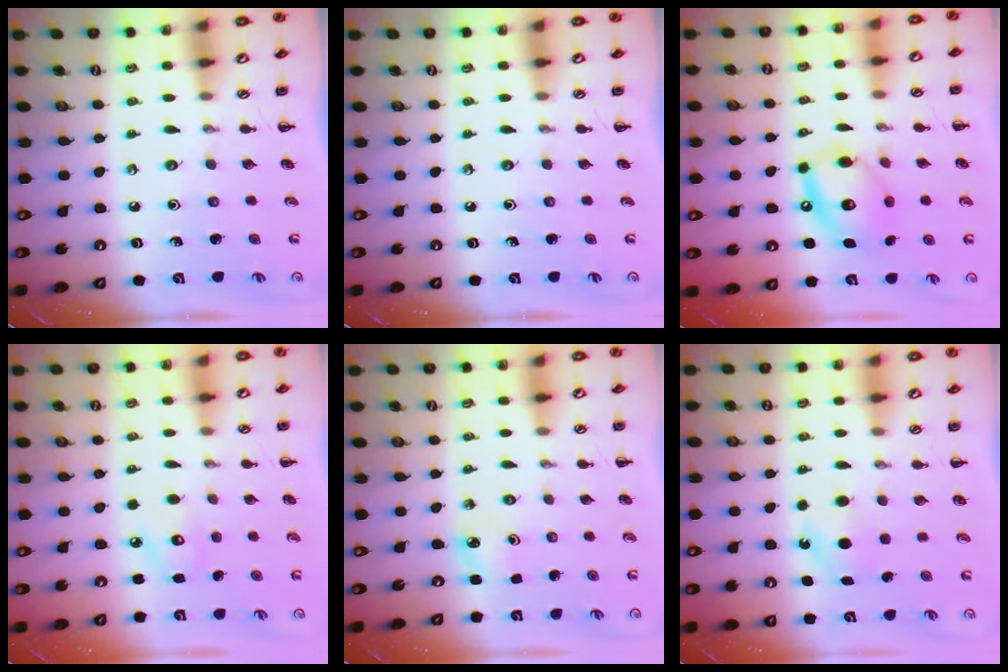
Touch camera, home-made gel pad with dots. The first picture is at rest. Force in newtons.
{"total": 0.0}
{"total": 13.8, "press": 13.6, "slide": 2.5}
{"total": 5.9, "press": 5.7, "slide": 1.5}
{"total": 3.6, "press": 3.4, "slide": 1.1}
{"total": 4.5, "press": 4.2, "slide": 1.4}